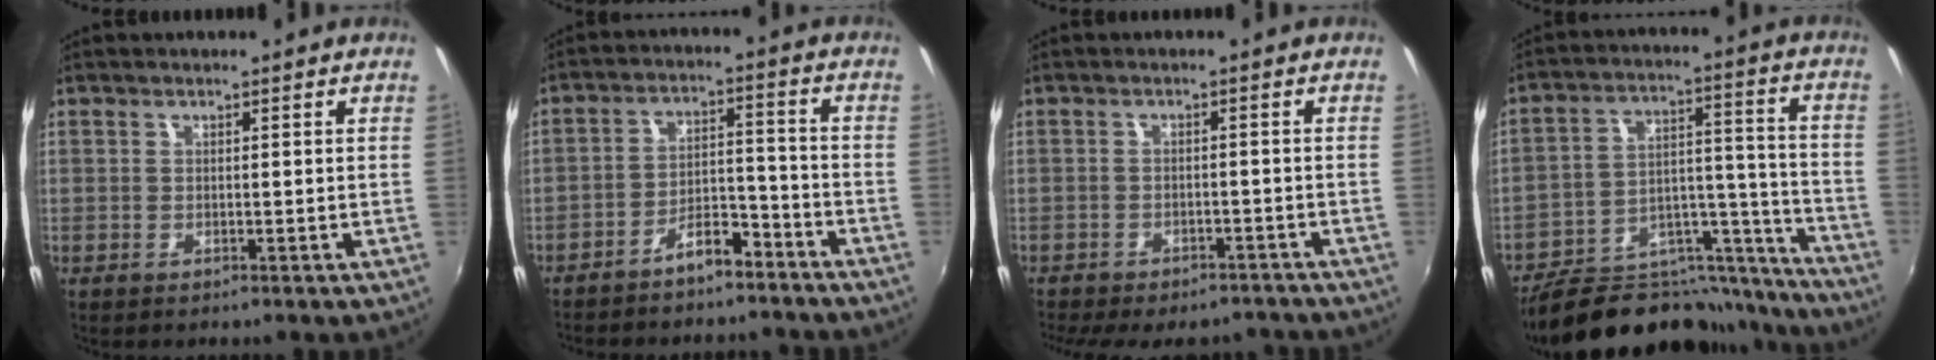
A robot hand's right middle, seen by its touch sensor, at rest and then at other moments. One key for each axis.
{"total": 9.1, "fx": -7.8, "fy": 3.1, "fz": 3.4, "tx": -0.073, "ty": 0.036, "tz": -0.111}
{"total": 13.0, "fx": -10.8, "fy": 4.8, "fz": 5.3, "tx": -0.117, "ty": -0.015, "tz": -0.140}
{"total": 25.1, "fx": -21.5, "fy": 9.0, "fz": 9.5, "tx": -0.143, "ty": 0.043, "tz": -0.293}